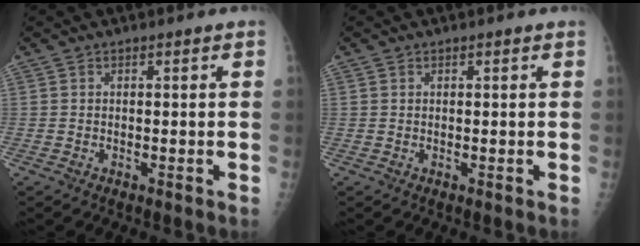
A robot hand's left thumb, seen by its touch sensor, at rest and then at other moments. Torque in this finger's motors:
{"motor_torque": [-0.20, -0.05, -0.08, -0.08, 0.02]}